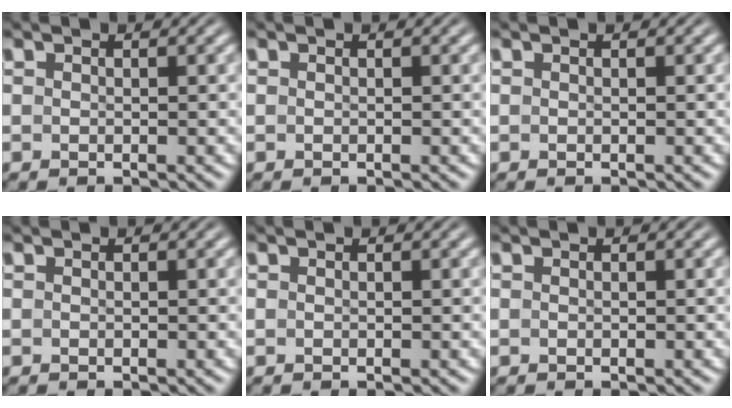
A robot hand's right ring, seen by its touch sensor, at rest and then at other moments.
{"total": 0.0}
{"total": 0.0}
{"total": 0.0}
{"total": 0.0}
{"total": 0.0}